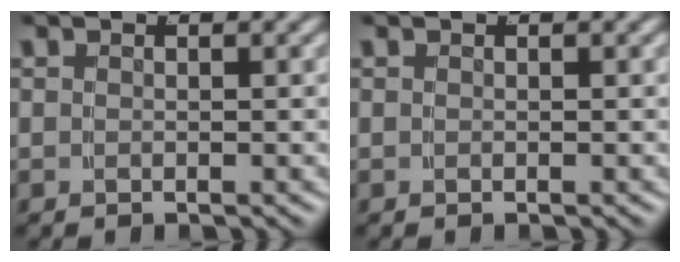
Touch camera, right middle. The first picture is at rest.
{"total": 0.0}